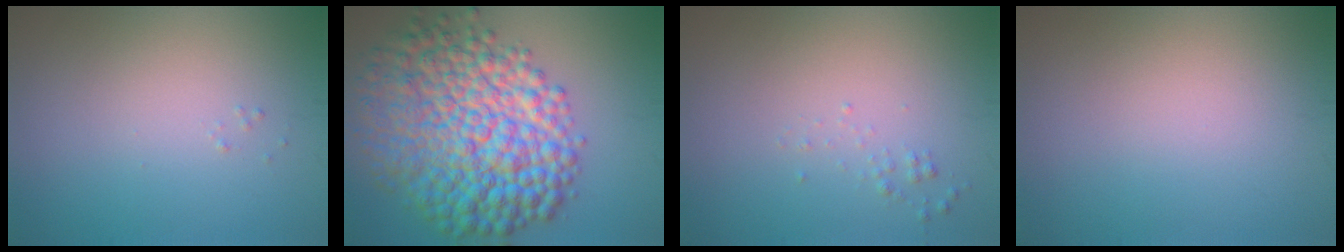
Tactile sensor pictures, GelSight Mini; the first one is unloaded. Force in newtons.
{"total": 12.1, "press": 12.1, "slide": 0.2}
{"total": 0.6, "press": 0.6, "slide": 0.0}
{"total": 0.0}